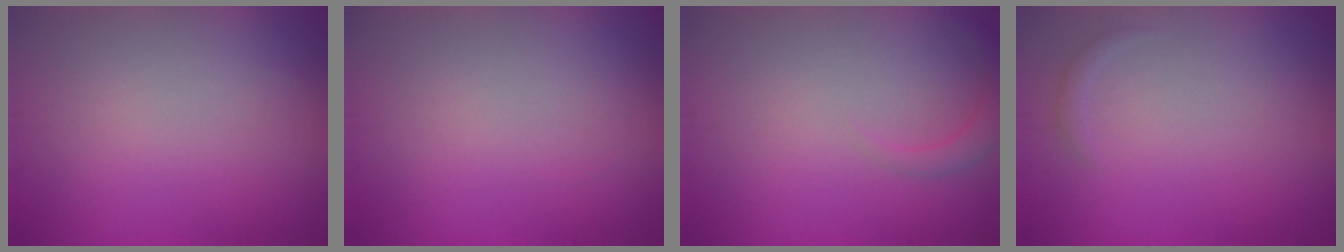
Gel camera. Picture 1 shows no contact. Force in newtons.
{"total": 0.0}
{"total": 1.6, "press": 1.6, "slide": 0.2}
{"total": 0.6, "press": 0.6, "slide": 0.0}